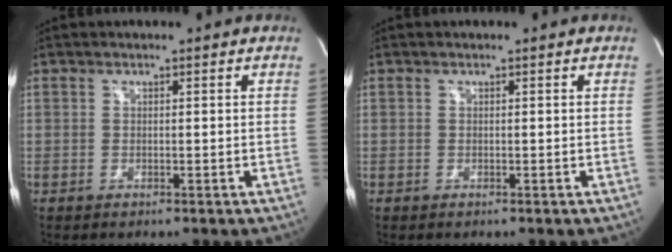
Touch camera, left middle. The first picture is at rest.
{"total": 0.0}